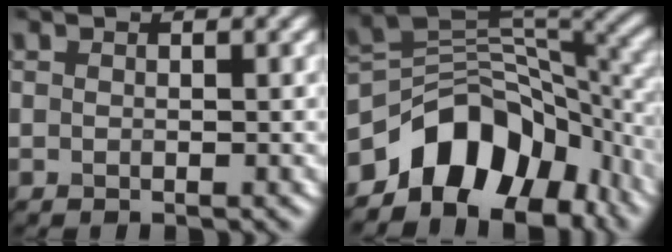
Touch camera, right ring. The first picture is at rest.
{"total": 10.2, "force": [-6.0, 6.6, 5.0], "torque": [-0.060, 0.004, -0.112]}